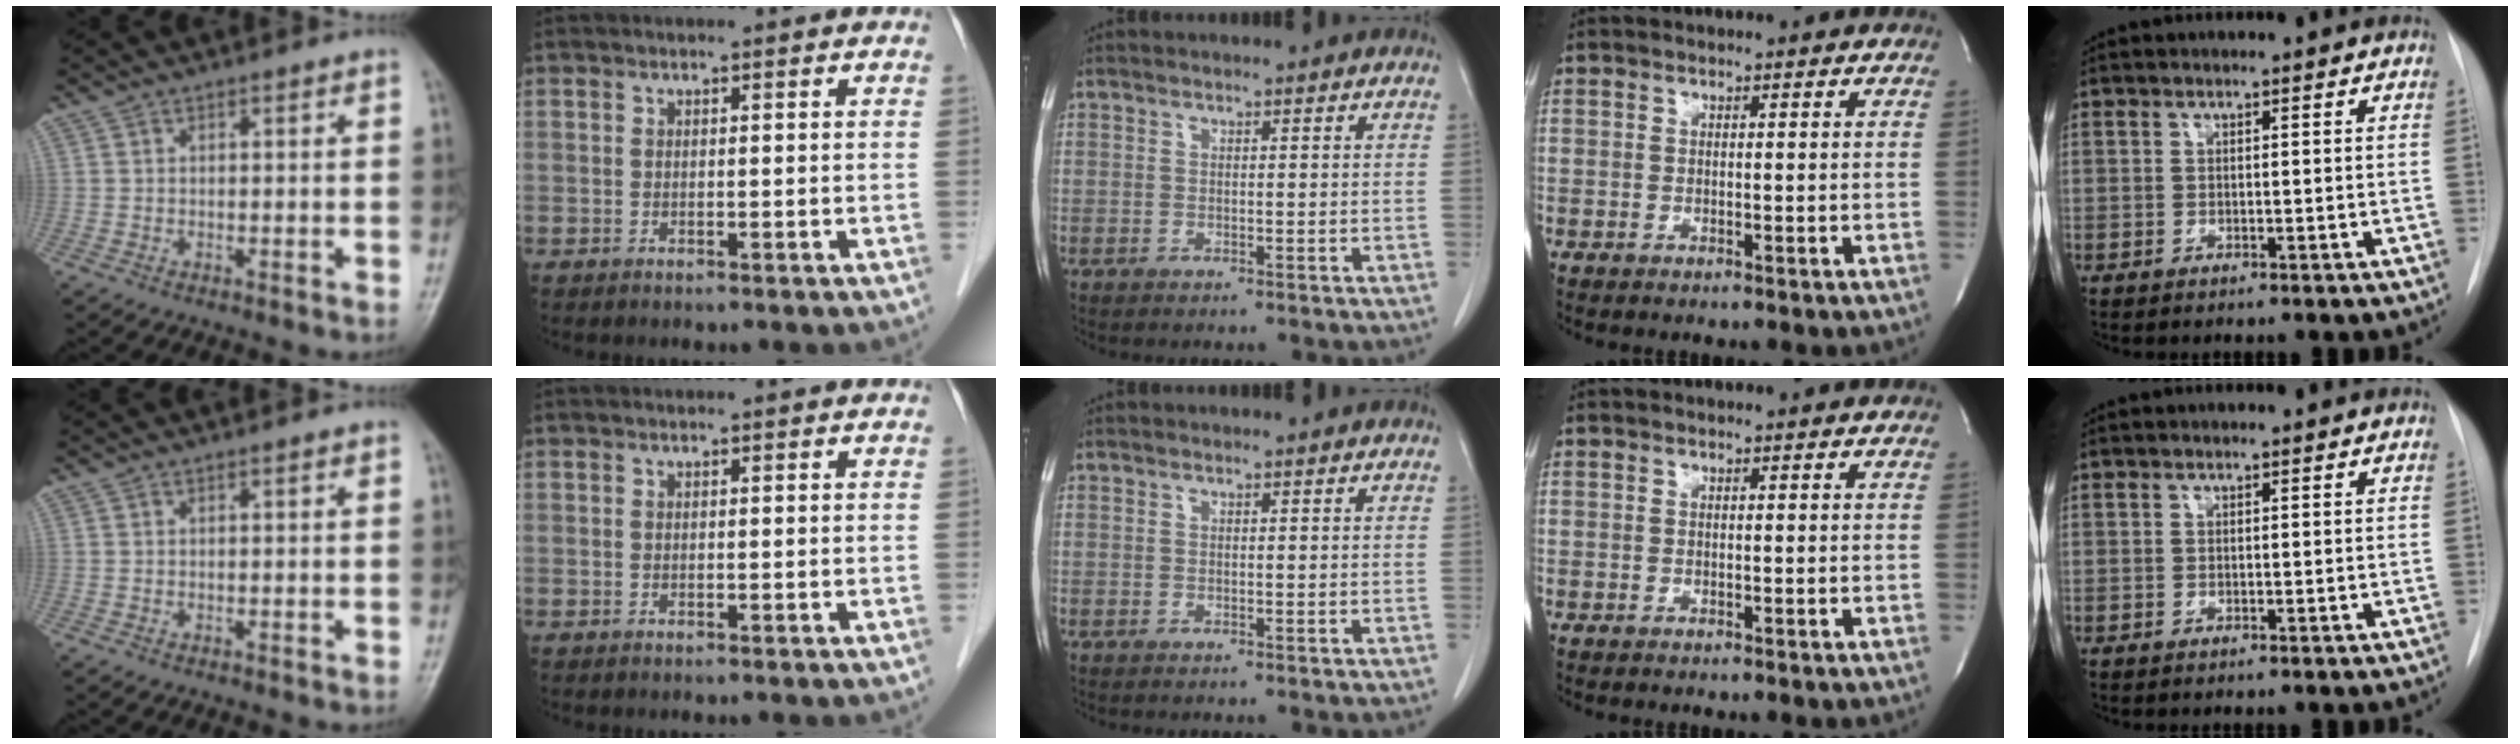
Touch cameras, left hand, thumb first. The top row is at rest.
{}